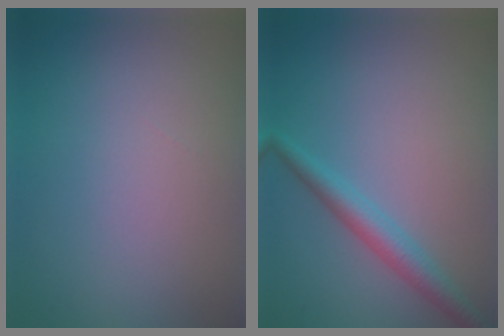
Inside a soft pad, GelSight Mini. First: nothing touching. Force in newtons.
{"total": 2.7, "press": 2.7, "slide": 0.0}